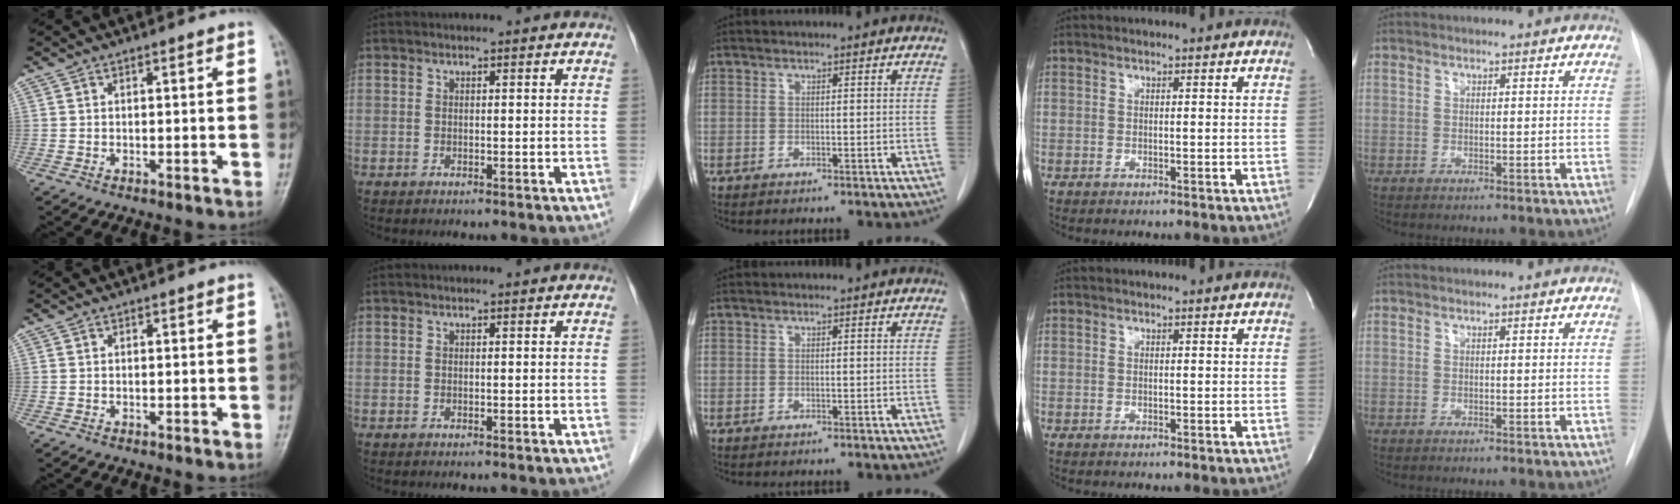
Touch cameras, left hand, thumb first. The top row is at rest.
{}